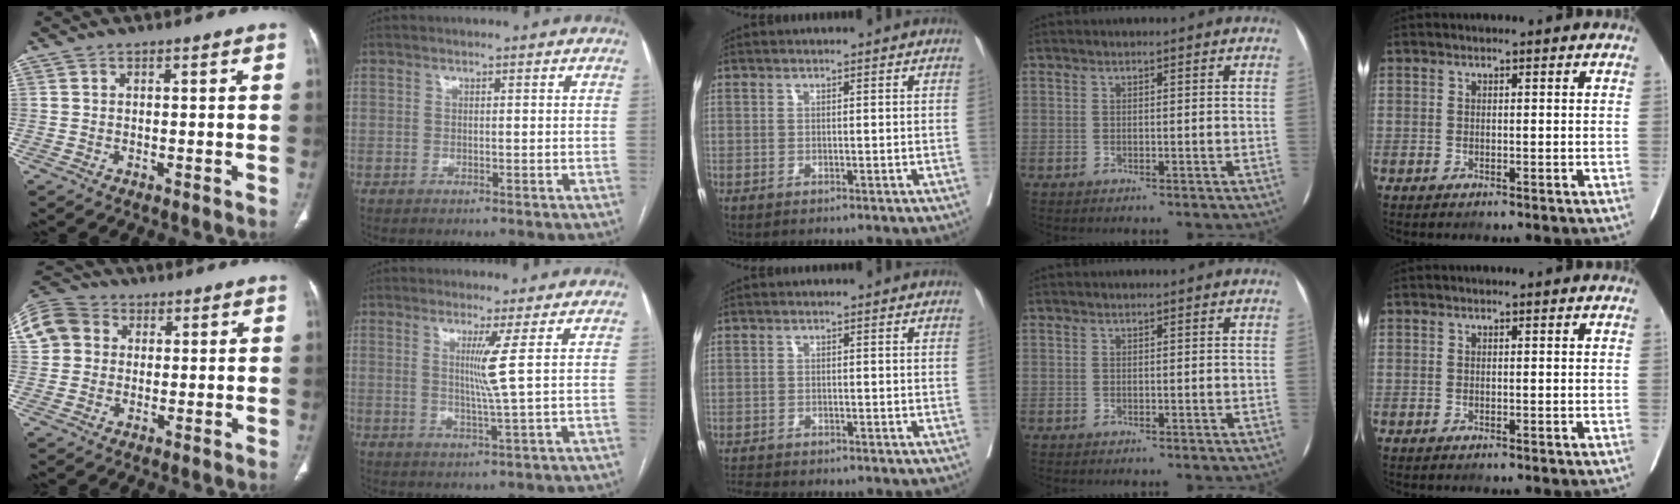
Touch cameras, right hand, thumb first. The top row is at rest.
{"thumb": {"total": 12.1, "force": [2.8, 10.5, 5.2], "torque": [-0.117, 0.032, 0.046]}, "index": {"total": 4.1, "force": [1.1, -1.8, 3.5], "torque": [-0.069, -0.011, 0.024]}, "middle": {"total": 3.4, "force": [-3.2, 0.7, 0.8], "torque": [-0.012, -0.009, -0.052]}}